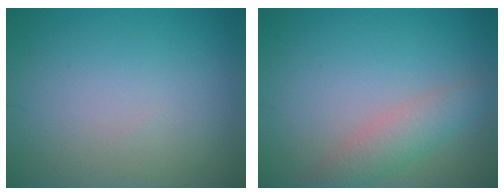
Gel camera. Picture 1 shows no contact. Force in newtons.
{"total": 3.0, "press": 3.0, "slide": 0.1}